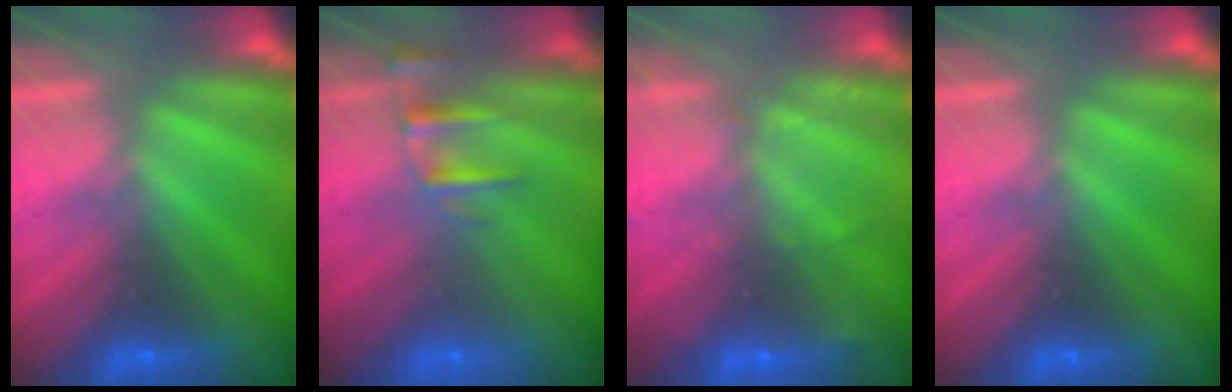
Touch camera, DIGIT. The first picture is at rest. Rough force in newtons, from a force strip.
{"total": 2.4}
{"total": 2.3}
{"total": 0.0}